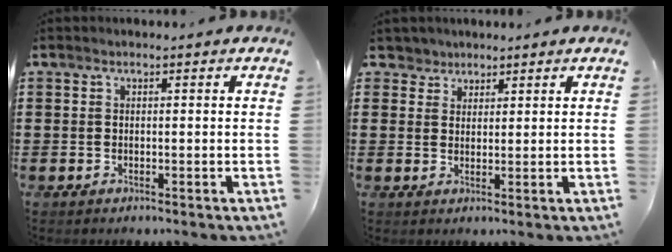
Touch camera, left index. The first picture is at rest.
{"total": 2.8, "force": [2.0, 2.0, -0.1], "torque": [-0.006, 0.008, 0.036]}